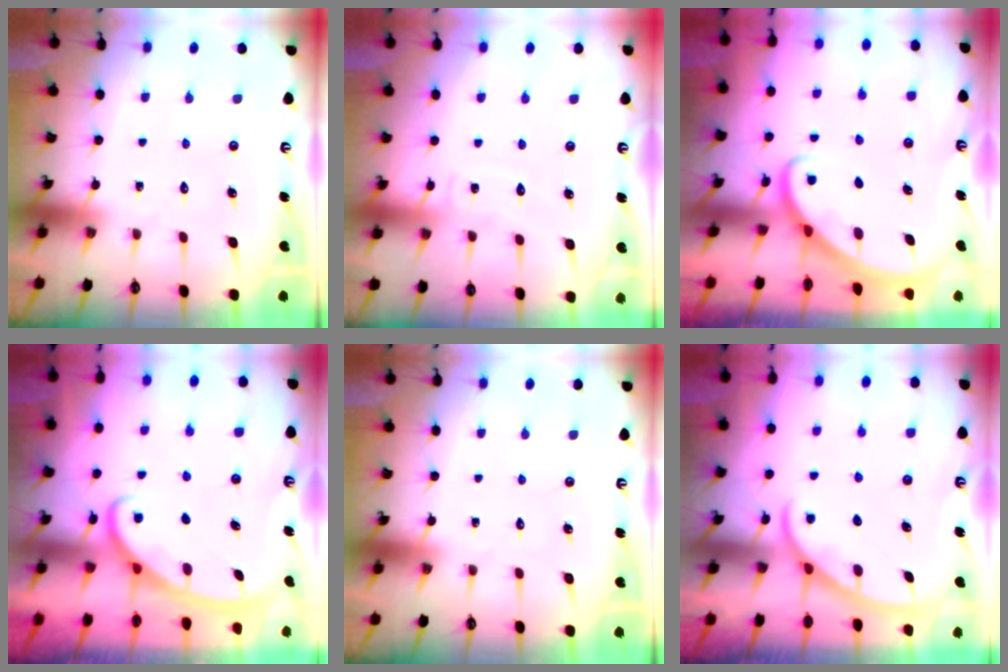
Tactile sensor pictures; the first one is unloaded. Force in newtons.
{"total": 4.7, "press": 4.7, "slide": 0.3}
{"total": 2.8, "press": 2.8, "slide": 0.2}
{"total": 2.8, "press": 2.8, "slide": 0.4}
{"total": 0.0}
{"total": 2.4, "press": 2.4, "slide": 0.4}